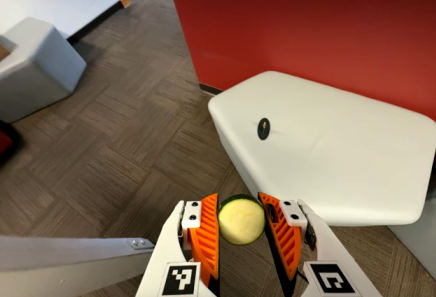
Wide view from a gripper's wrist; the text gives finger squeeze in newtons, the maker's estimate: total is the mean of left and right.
{"total": 13.6, "left": 14.2, "right": 13.0}